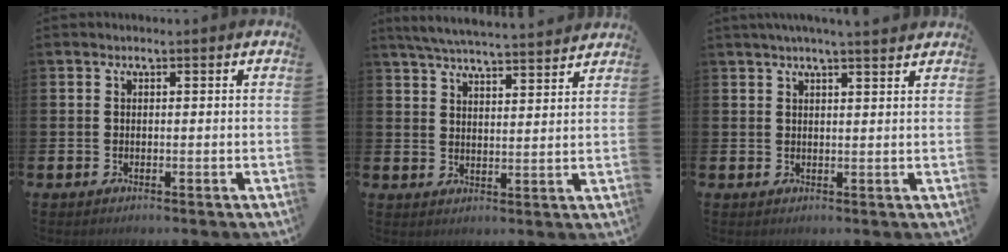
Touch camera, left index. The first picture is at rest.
{"total": 5.7, "force": [5.5, 0.0, 1.2], "torque": [-0.044, -0.030, 0.099]}
{"total": 3.1, "force": [2.9, -0.3, 1.2], "torque": [-0.018, -0.011, 0.050]}